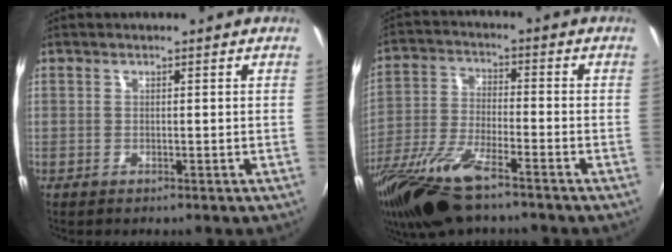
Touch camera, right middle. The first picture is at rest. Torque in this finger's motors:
{"motor_torque": [1.13, -1.01, 0.68, 0.21]}